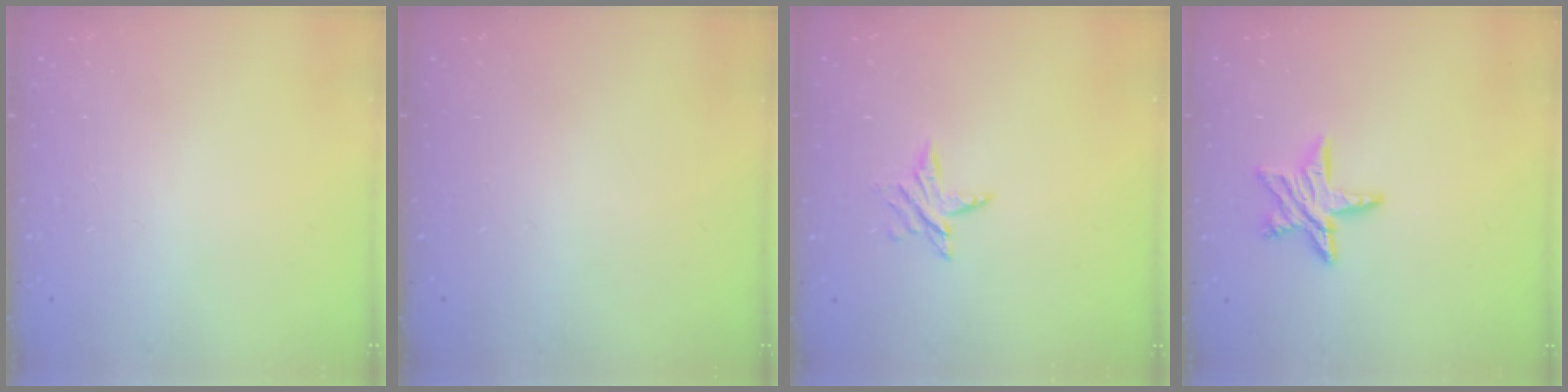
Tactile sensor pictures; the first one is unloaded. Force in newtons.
{"total": 0.0}
{"total": 6.1, "press": 6.1, "slide": 0.7}
{"total": 9.8, "press": 9.8, "slide": 0.7}